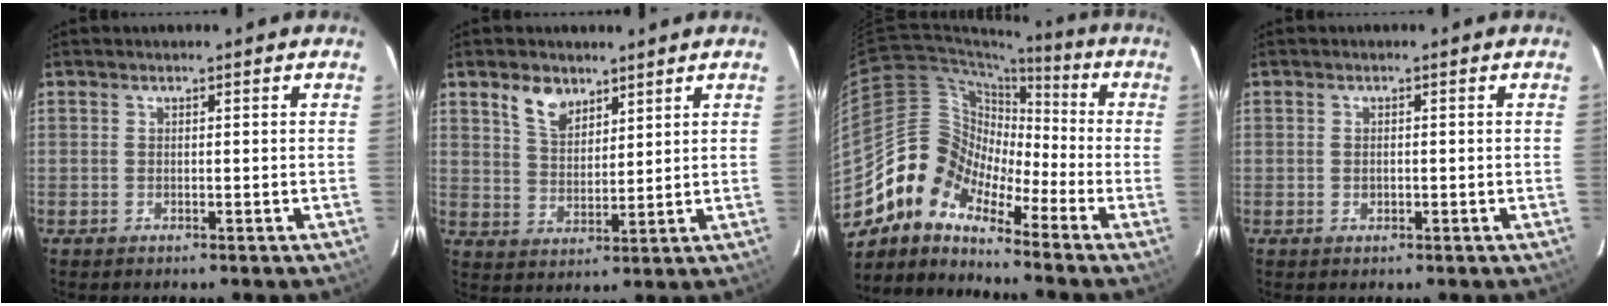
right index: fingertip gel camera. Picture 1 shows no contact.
{"total": 6.5, "force": [4.3, 3.6, 3.3], "torque": [-0.059, 0.009, 0.084]}
{"total": 10.3, "force": [-7.5, 6.1, 3.5], "torque": [-0.058, 0.033, -0.175]}
{"total": 1.1, "force": [-0.2, 0.8, 0.7], "torque": [-0.013, 0.001, -0.004]}